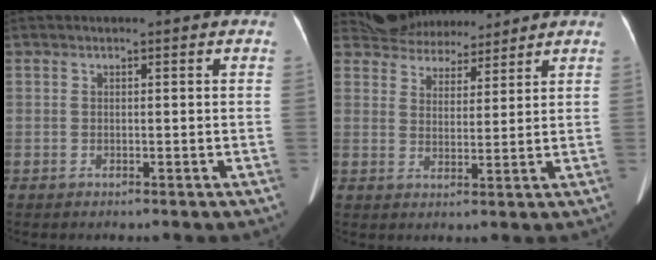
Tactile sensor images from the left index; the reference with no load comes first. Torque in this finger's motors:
{"motor_torque": [-0.01, -0.01, -0.15, -0.21]}